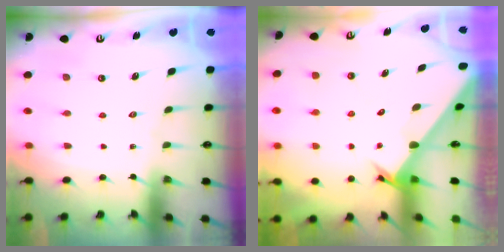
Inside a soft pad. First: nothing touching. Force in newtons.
{"total": 2.7, "press": 2.7, "slide": 0.3}